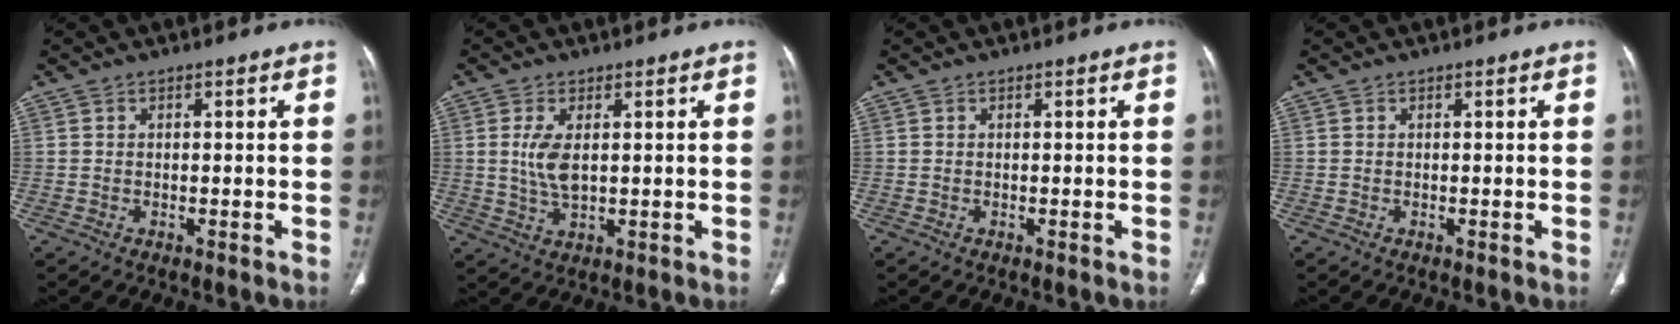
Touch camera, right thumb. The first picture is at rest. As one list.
[{"total": 5.5, "force": [0.9, 2.6, 4.8], "torque": [-0.104, -0.008, 0.022]}, {"total": 0.0}, {"total": 0.0}]